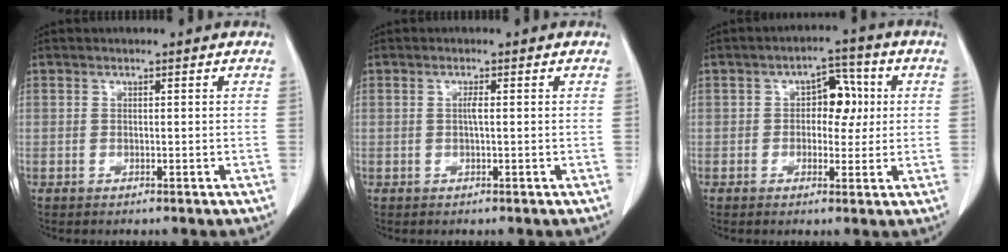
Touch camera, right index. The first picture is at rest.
{"total": 1.0, "force": [0.0, 0.0, 1.0], "torque": [-0.021, 0.000, -0.001]}
{"total": 5.7, "force": [0.7, 3.5, 4.5], "torque": [-0.058, 0.021, 0.009]}